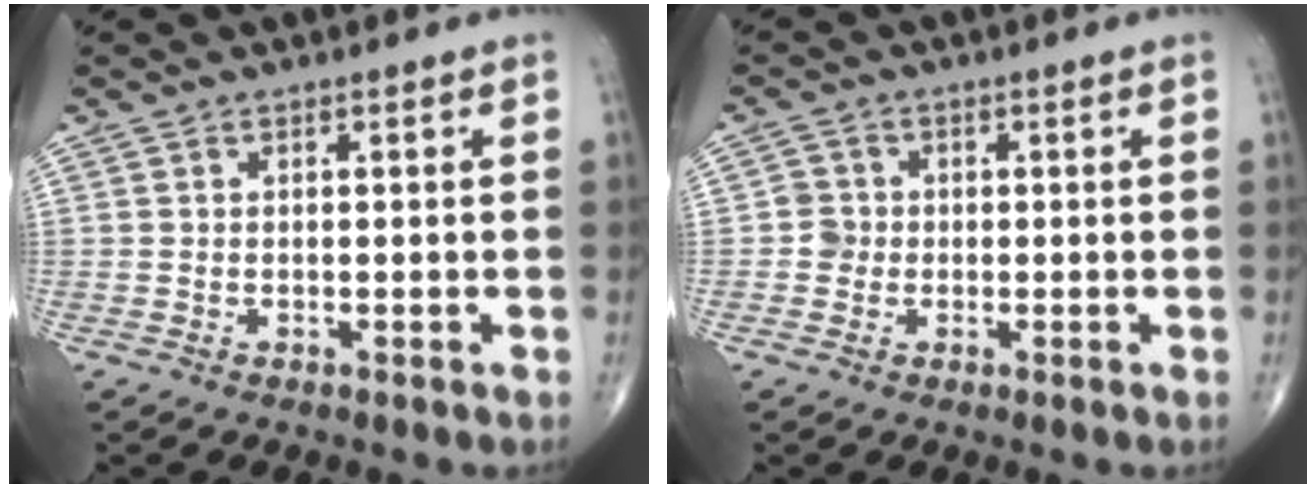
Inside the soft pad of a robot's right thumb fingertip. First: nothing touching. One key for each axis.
{"total": 2.6, "fx": -0.4, "fy": 2.6, "fz": 0.4, "tx": 0.009, "ty": 0.009, "tz": -0.012}